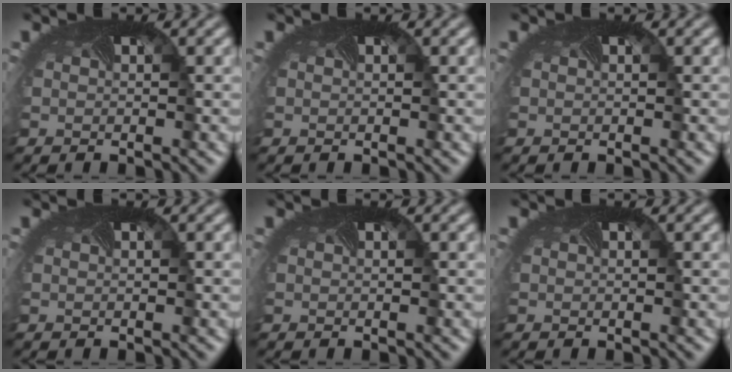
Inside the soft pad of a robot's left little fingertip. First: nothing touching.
{"total": 0.0}
{"total": 0.0}
{"total": 0.0}
{"total": 0.0}
{"total": 0.0}